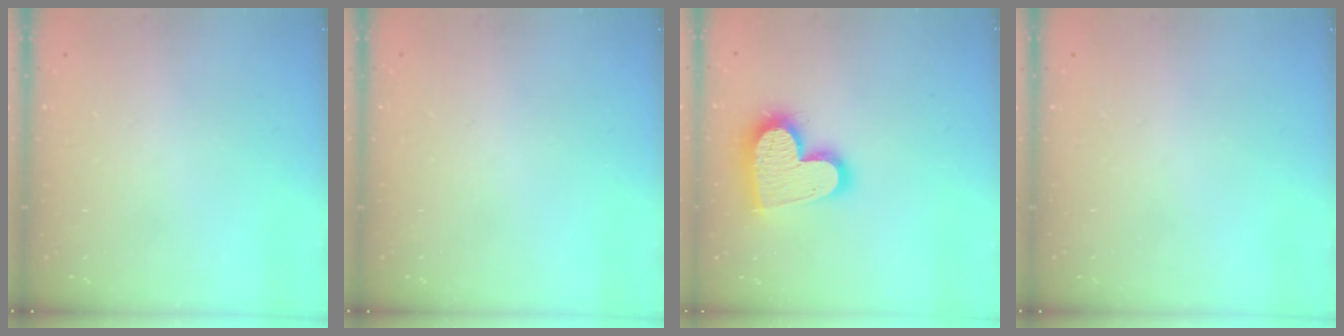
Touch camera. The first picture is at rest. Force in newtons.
{"total": 0.0}
{"total": 16.7, "press": 16.7, "slide": 1.1}
{"total": 0.0}